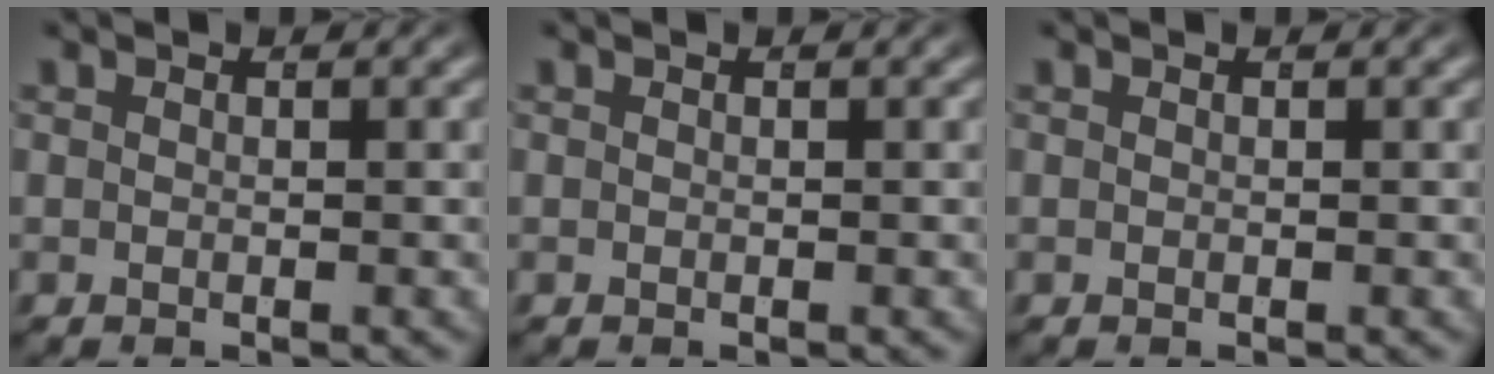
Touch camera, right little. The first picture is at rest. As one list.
[{"total": 0.0}, {"total": 0.0}]